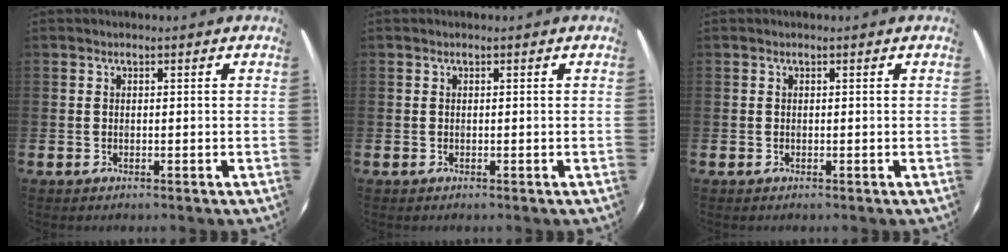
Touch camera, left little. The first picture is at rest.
{"total": 0.0}
{"total": 0.0}